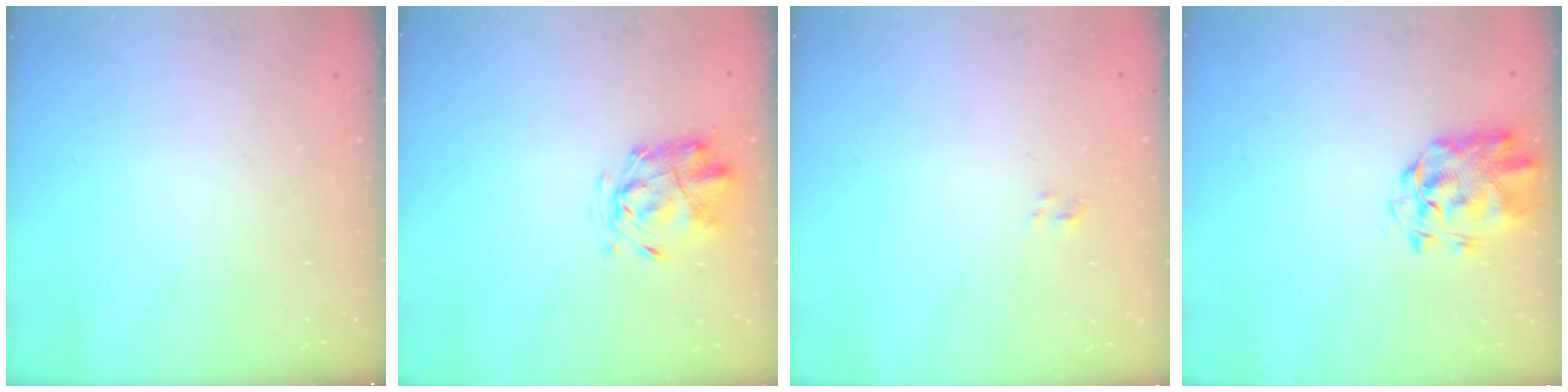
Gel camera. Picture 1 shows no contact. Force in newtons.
{"total": 2.3, "press": 2.2, "slide": 0.6}
{"total": 1.2, "press": 1.0, "slide": 0.7}
{"total": 2.9, "press": 2.8, "slide": 0.8}